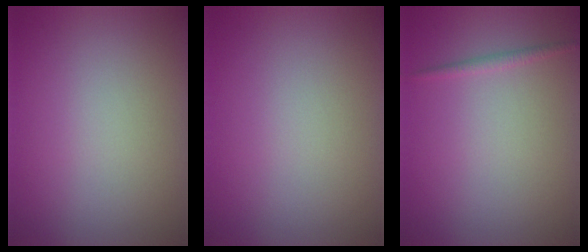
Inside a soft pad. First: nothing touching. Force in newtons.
{"total": 0.0}
{"total": 0.8, "press": 0.8, "slide": 0.1}